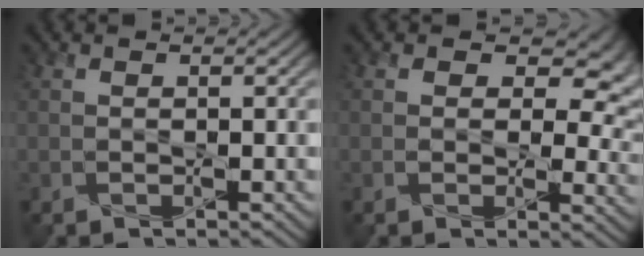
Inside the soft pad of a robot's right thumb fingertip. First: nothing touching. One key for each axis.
{"total": 7.2, "fx": 1.9, "fy": 4.8, "fz": 5.1, "tx": -0.066, "ty": -0.015, "tz": 0.024}